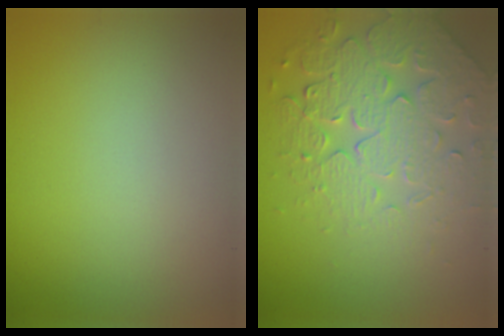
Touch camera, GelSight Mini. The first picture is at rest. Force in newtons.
{"total": 5.1, "press": 4.8, "slide": 1.8}